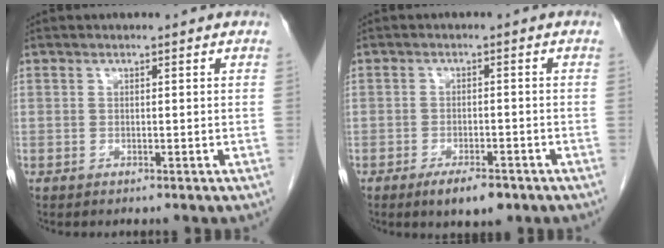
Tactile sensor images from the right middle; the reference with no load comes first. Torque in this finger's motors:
{"motor_torque": [0.69, -0.44, -0.01, 0.01]}